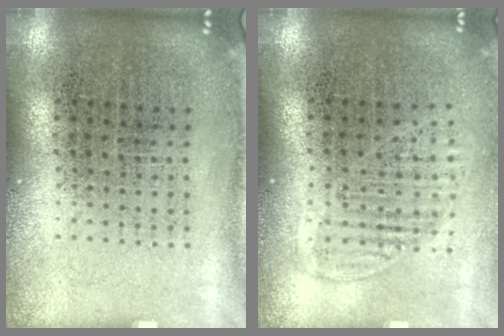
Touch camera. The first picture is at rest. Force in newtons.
{"total": 1.3, "press": 1.1, "slide": 0.7}